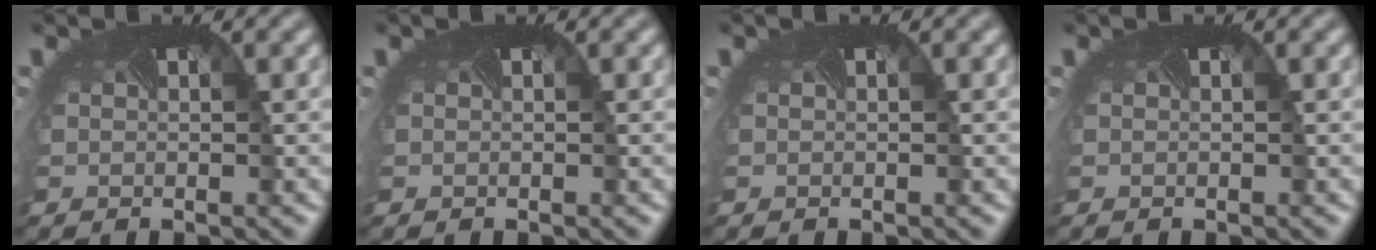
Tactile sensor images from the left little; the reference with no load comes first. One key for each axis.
{"total": 0.0}
{"total": 0.0}
{"total": 0.0}